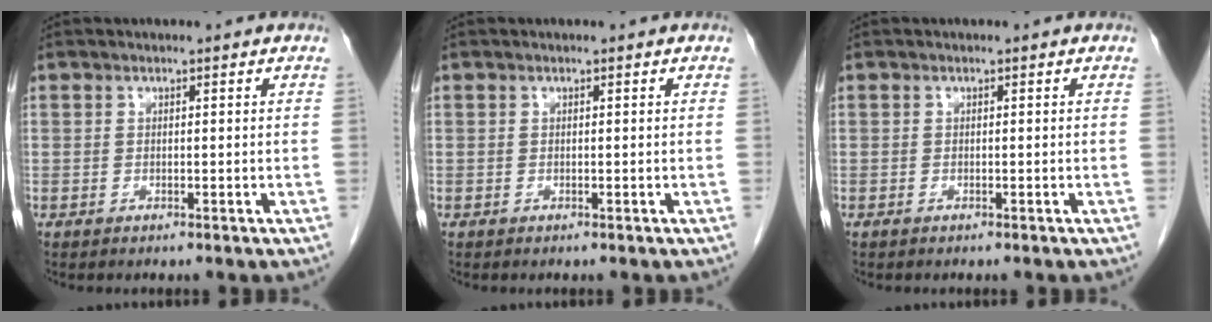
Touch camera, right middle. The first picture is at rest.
{"total": 0.0}
{"total": 0.5, "force": [-0.4, 0.1, 0.3], "torque": [-0.011, -0.001, -0.006]}